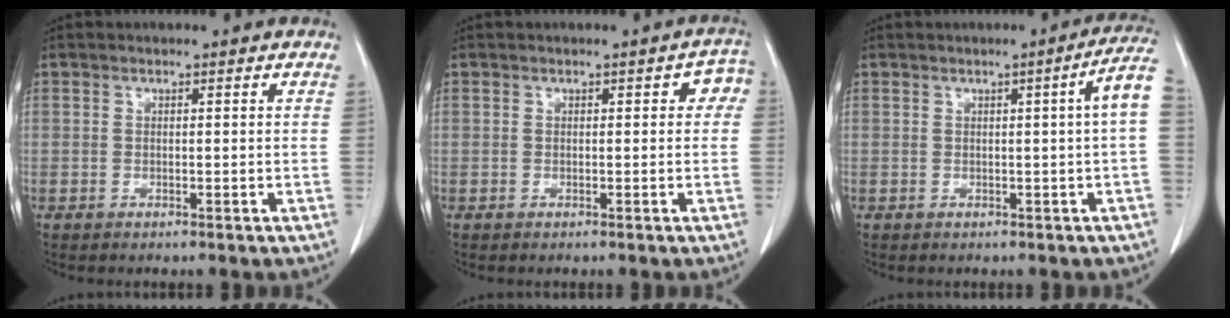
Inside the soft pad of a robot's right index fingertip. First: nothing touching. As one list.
[{"total": 2.8, "force": [0.5, 1.5, 2.3], "torque": [-0.017, 0.017, 0.000]}, {"total": 4.8, "force": [0.4, -0.7, 4.7], "torque": [-0.054, 0.007, 0.004]}]